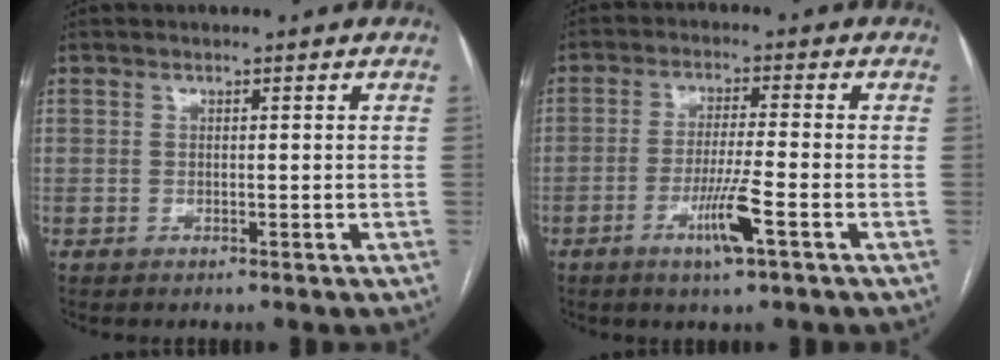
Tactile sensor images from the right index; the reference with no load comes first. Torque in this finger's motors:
{"motor_torque": [-0.05, 0.03, 0.12, 0.02]}